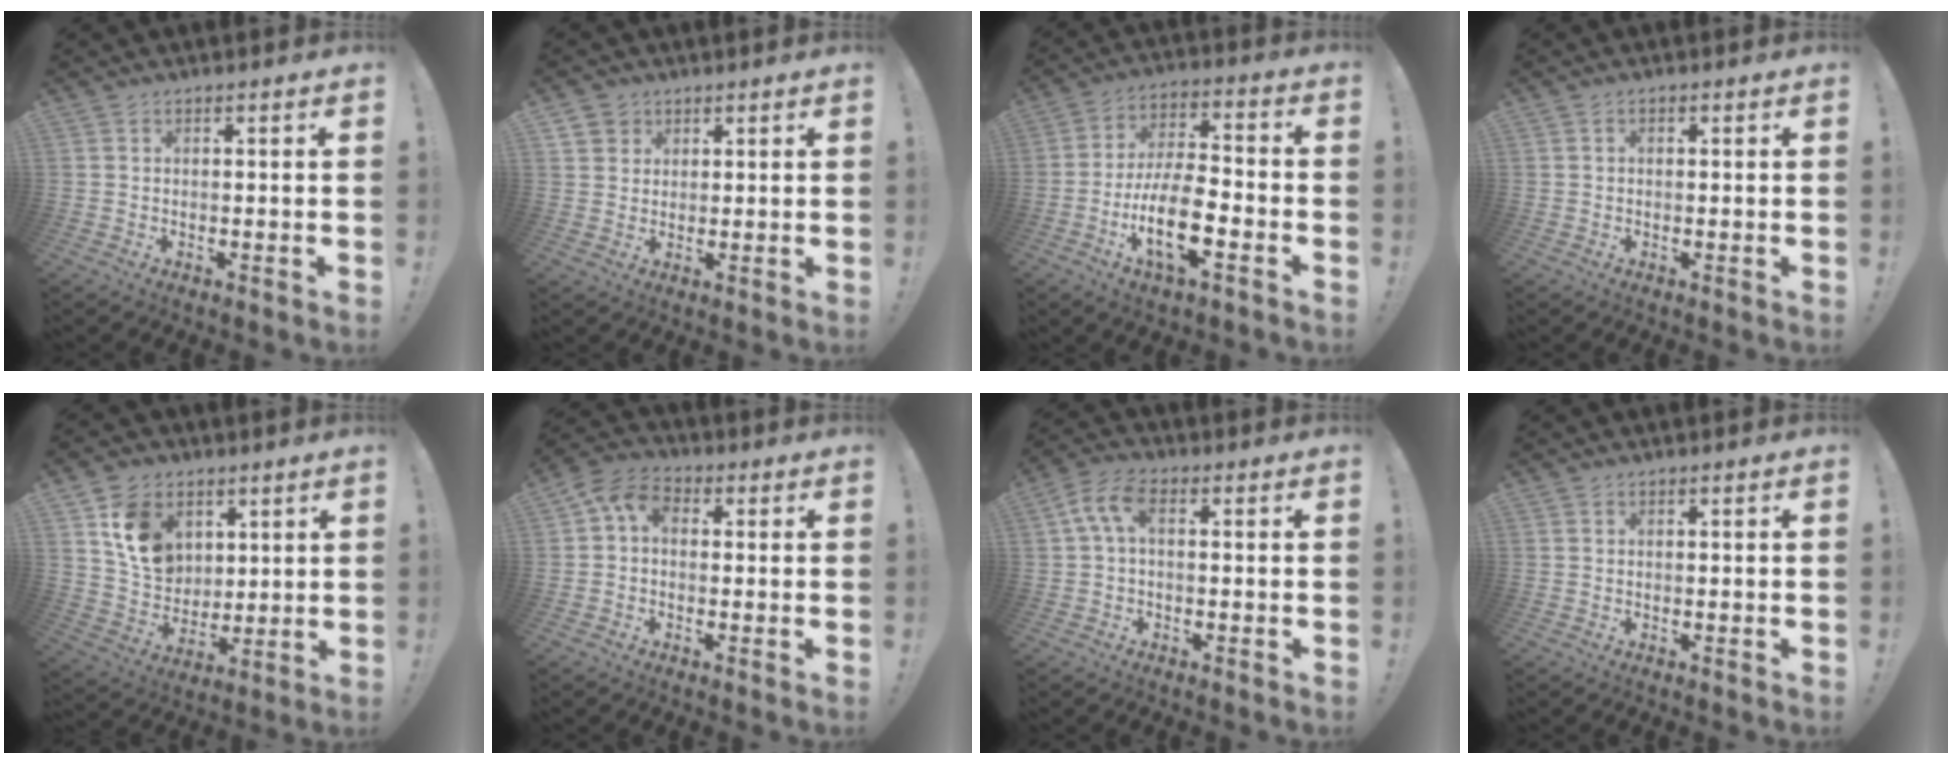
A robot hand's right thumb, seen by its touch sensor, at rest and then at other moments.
{"total": 3.7, "force": [2.1, 3.0, 0.2], "torque": [-0.005, -0.009, 0.039]}
{"total": 15.8, "force": [-6.3, 6.1, 13.2], "torque": [-0.249, 0.023, -0.106]}
{"total": 0.6, "force": [0.0, 0.4, 0.4], "torque": [-0.004, 0.002, -0.001]}
{"total": 13.4, "force": [6.2, 10.1, 6.2], "torque": [-0.107, -0.016, 0.129]}
{"total": 7.0, "force": [1.4, 4.6, 5.0], "torque": [-0.086, 0.008, 0.032]}
{"total": 6.5, "force": [1.1, 3.2, 5.5], "torque": [-0.122, 0.006, 0.023]}
{"total": 0.0}